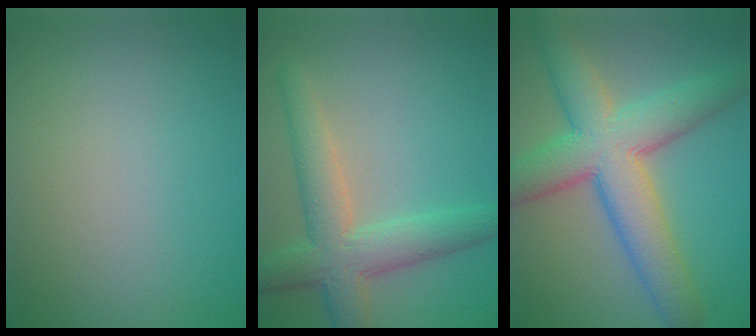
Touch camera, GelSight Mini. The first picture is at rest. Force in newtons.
{"total": 5.6, "press": 5.6, "slide": 0.4}
{"total": 9.4, "press": 9.4, "slide": 0.5}